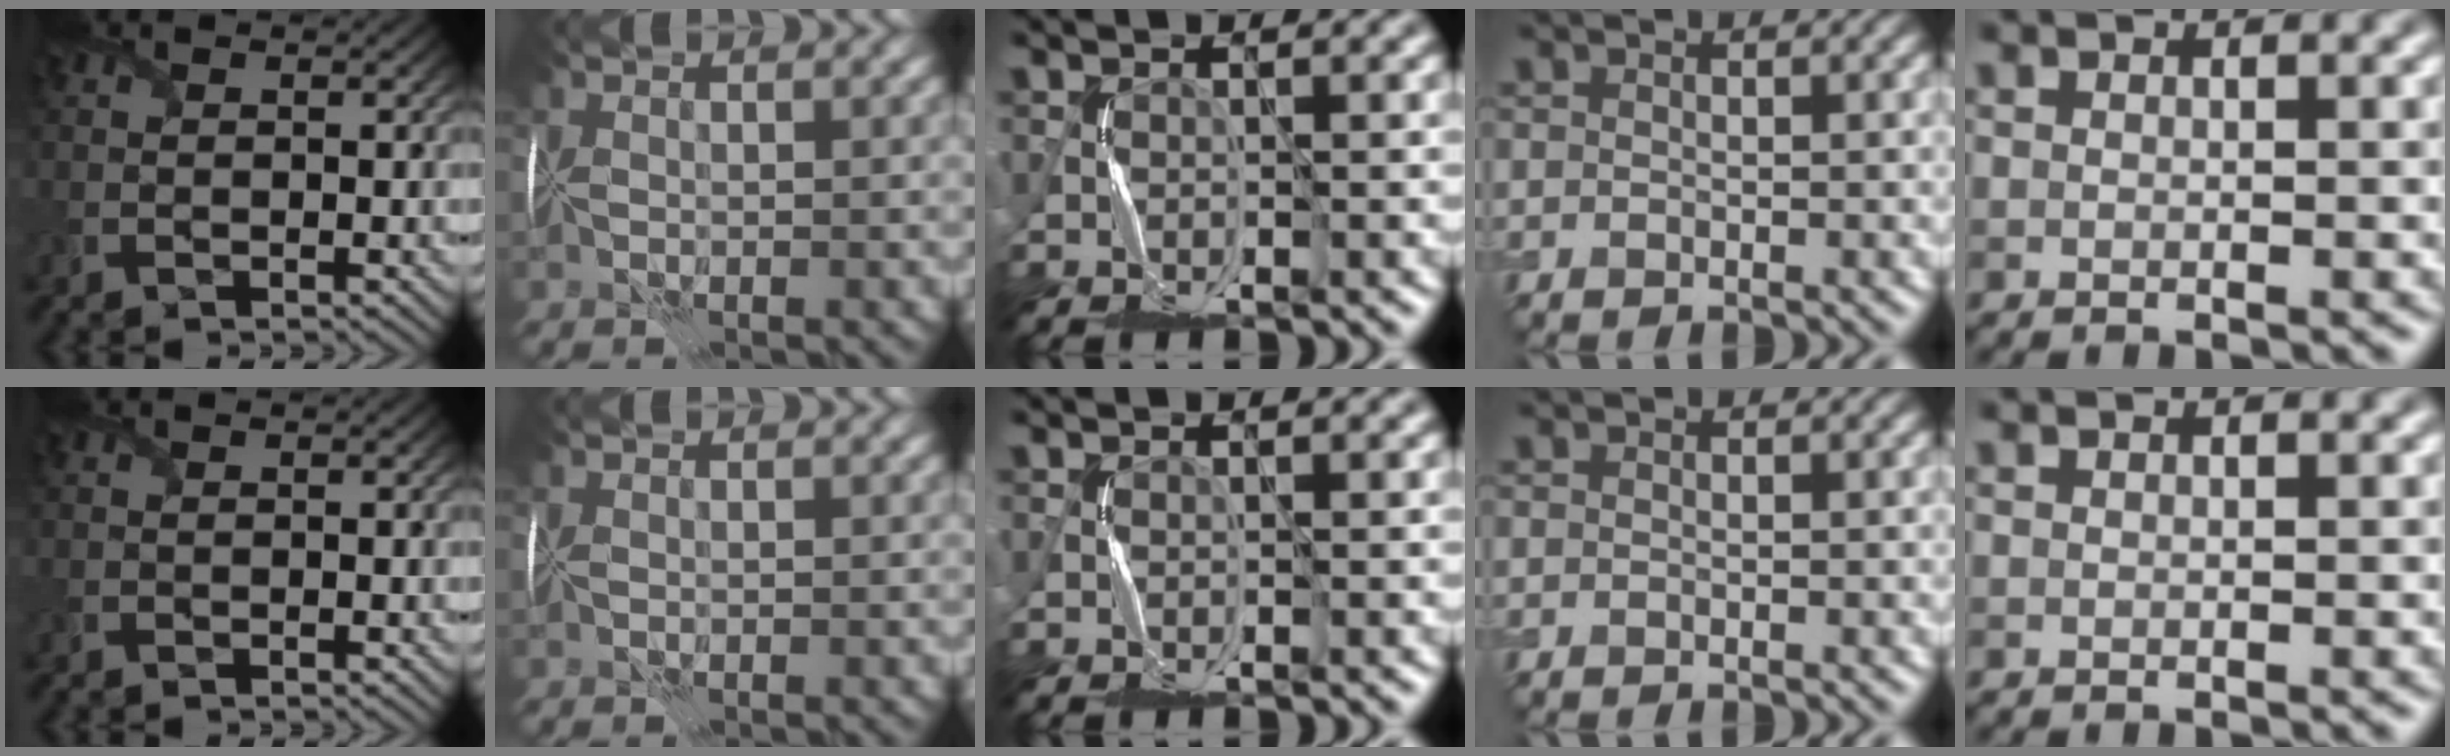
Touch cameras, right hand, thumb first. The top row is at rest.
{}